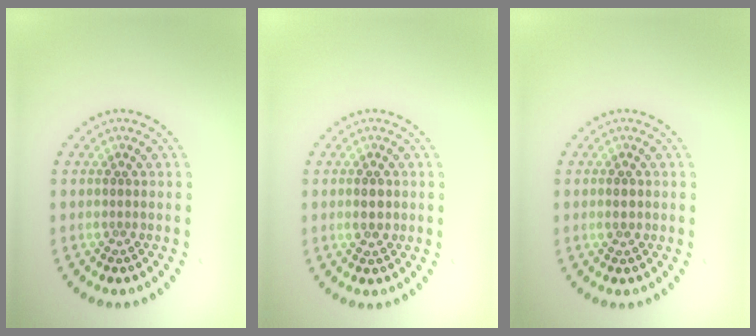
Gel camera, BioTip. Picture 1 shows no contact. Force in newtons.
{"total": 1.3, "press": 1.3, "slide": 0.0}
{"total": 1.1, "press": 1.1, "slide": 0.1}